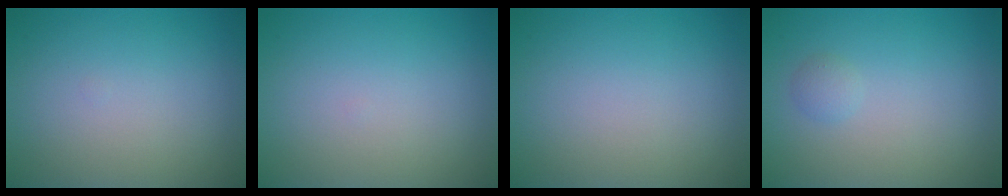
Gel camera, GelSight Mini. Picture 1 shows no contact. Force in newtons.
{"total": 0.0}
{"total": 0.0}
{"total": 0.8, "press": 0.8, "slide": 0.0}